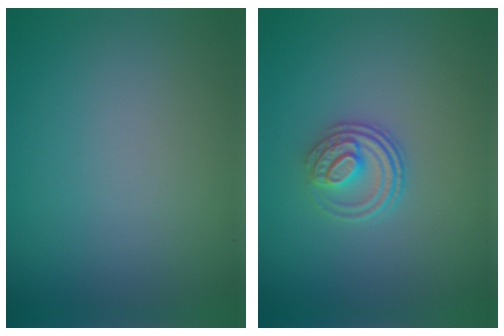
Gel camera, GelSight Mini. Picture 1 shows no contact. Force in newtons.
{"total": 3.1, "press": 2.6, "slide": 1.7}